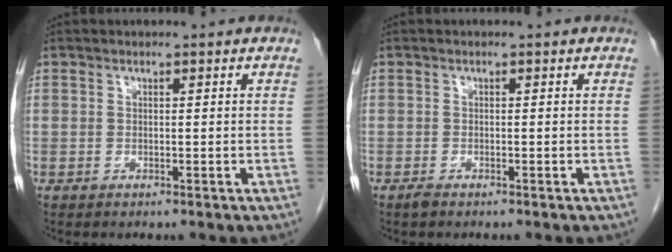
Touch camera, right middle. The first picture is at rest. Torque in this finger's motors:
{"motor_torque": [-0.02, 0.14, -0.07, 0.00]}